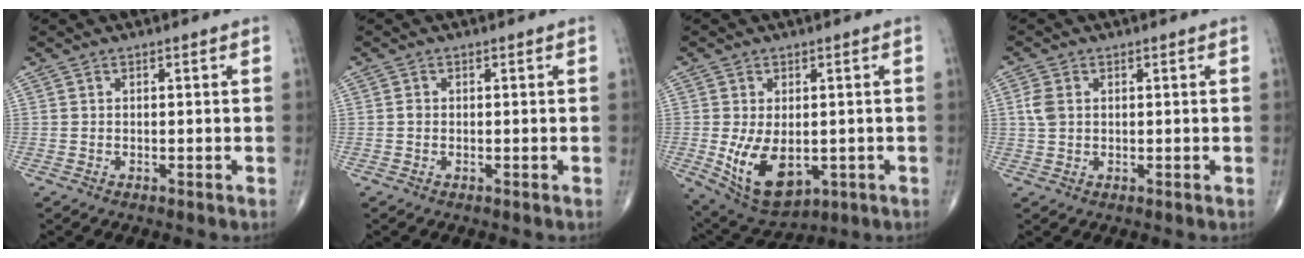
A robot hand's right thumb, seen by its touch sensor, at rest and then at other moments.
{"total": 1.3, "force": [-0.3, 1.0, 0.8], "torque": [-0.011, 0.002, -0.008]}
{"total": 11.5, "force": [-2.1, 6.8, 9.0], "torque": [-0.145, -0.014, -0.013]}
{"total": 3.1, "force": [0.6, 2.2, 2.1], "torque": [-0.051, 0.004, 0.013]}